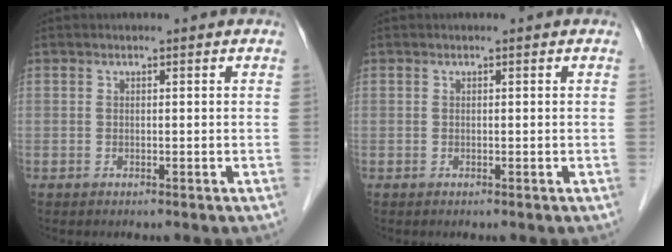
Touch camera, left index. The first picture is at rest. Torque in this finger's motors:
{"motor_torque": [0.05, 0.00, 0.00, 0.00]}